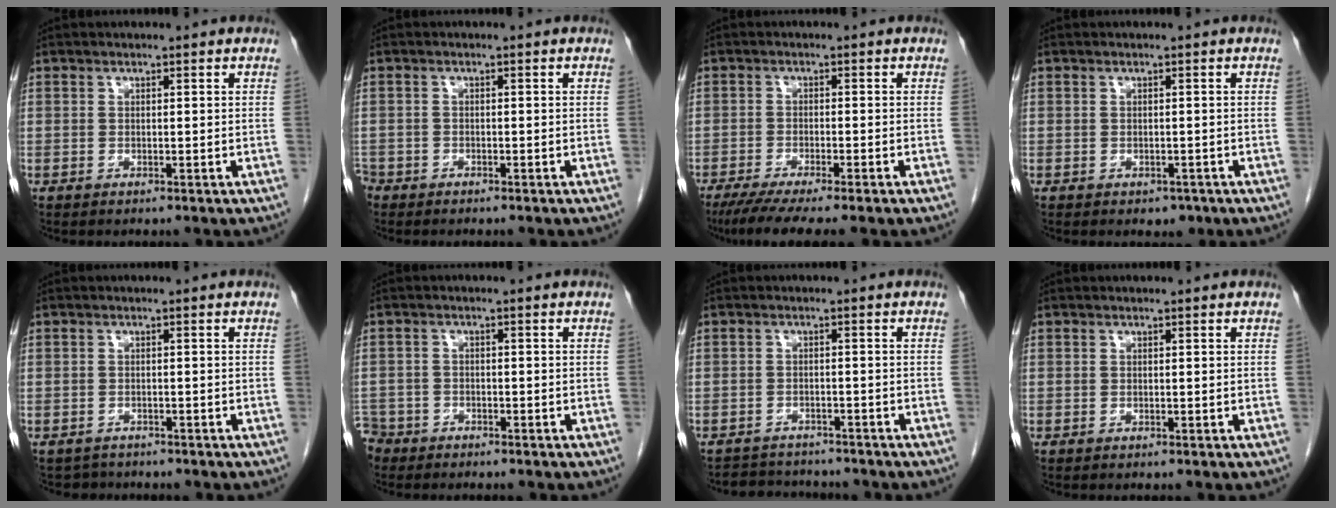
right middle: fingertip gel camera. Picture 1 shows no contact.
{"total": 2.4, "force": [-1.8, 1.4, 0.4], "torque": [-0.016, 0.000, -0.036]}
{"total": 8.5, "force": [-6.7, 0.0, 5.2], "torque": [-0.070, -0.019, -0.104]}
{"total": 1.6, "force": [-0.9, 1.1, 0.7], "torque": [-0.006, 0.002, -0.005]}
{"total": 2.3, "force": [-2.0, 1.0, -0.5], "torque": [0.003, -0.001, -0.033]}
{"total": 4.2, "force": [-3.4, 2.3, -0.3], "torque": [0.003, 0.001, -0.071]}
{"total": 5.9, "force": [-5.7, 1.5, 0.5], "torque": [-0.003, 0.008, -0.082]}
{"total": 0.0}